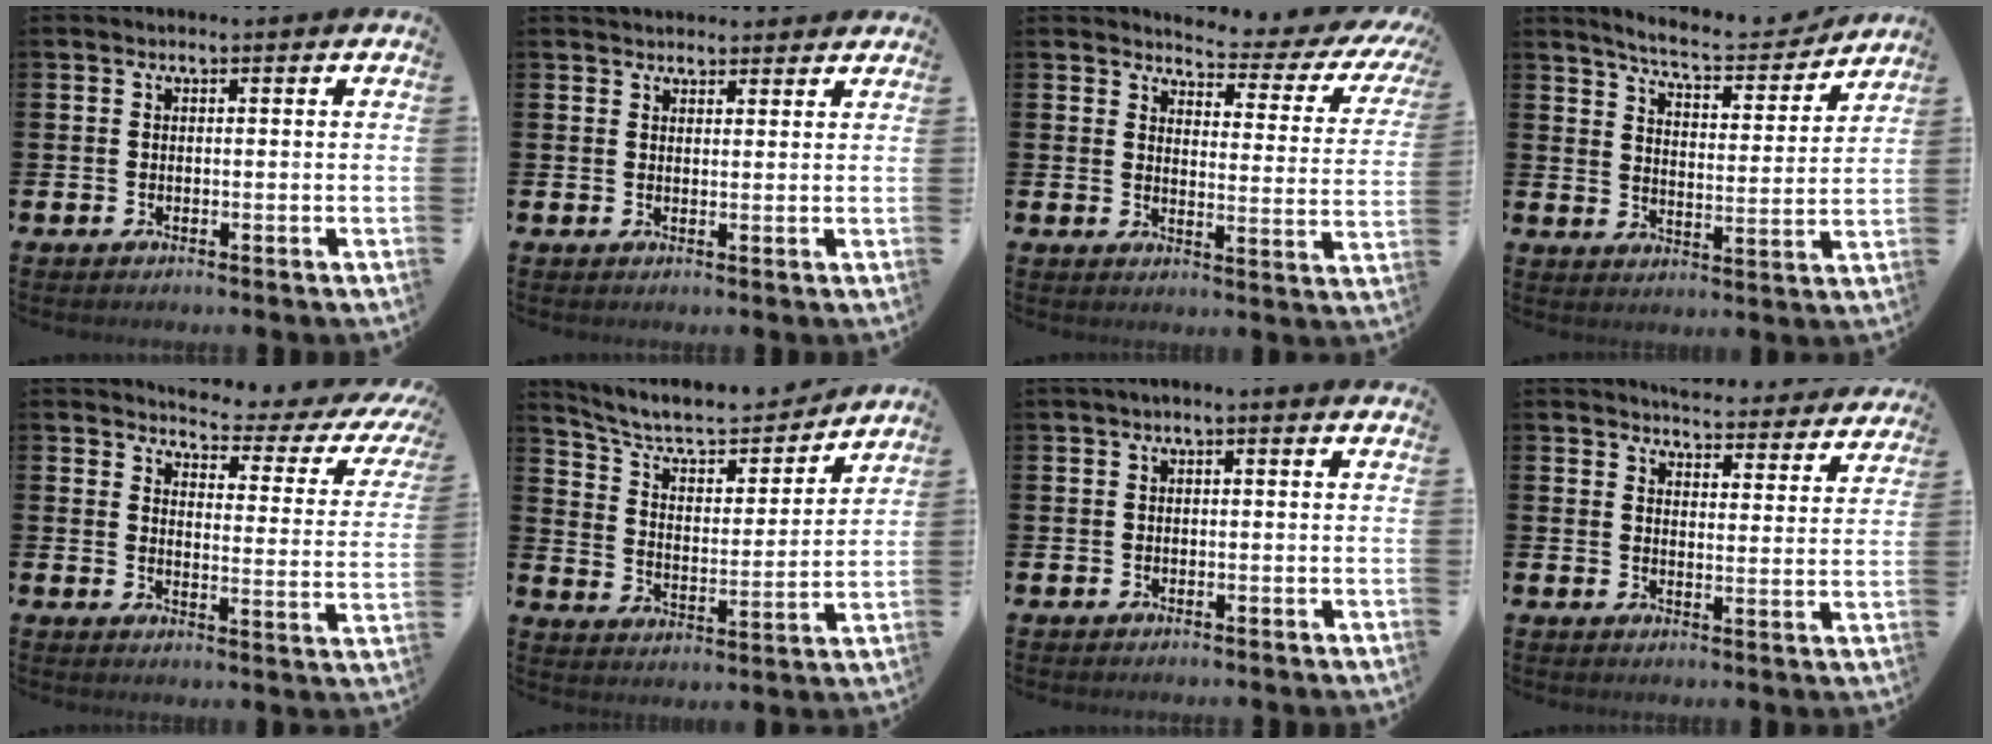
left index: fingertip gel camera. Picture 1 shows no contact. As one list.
[{"total": 2.6, "force": [2.5, 0.8, 0.1], "torque": [0.005, -0.009, 0.044]}, {"total": 3.6, "force": [3.3, 1.0, 1.1], "torque": [-0.023, -0.039, 0.045]}, {"total": 7.0, "force": [6.7, 0.6, 2.0], "torque": [-0.056, -0.048, 0.112]}, {"total": 3.6, "force": [3.3, 0.8, 1.2], "torque": [-0.024, -0.040, 0.044]}, {"total": 7.8, "force": [7.1, 2.0, 2.5], "torque": [-0.074, -0.055, 0.117]}, {"total": 0.8, "force": [-0.2, 0.1, 0.8], "torque": [-0.017, 0.002, -0.003]}, {"total": 5.0, "force": [4.9, 0.6, 0.0], "torque": [-0.002, -0.041, 0.086]}]